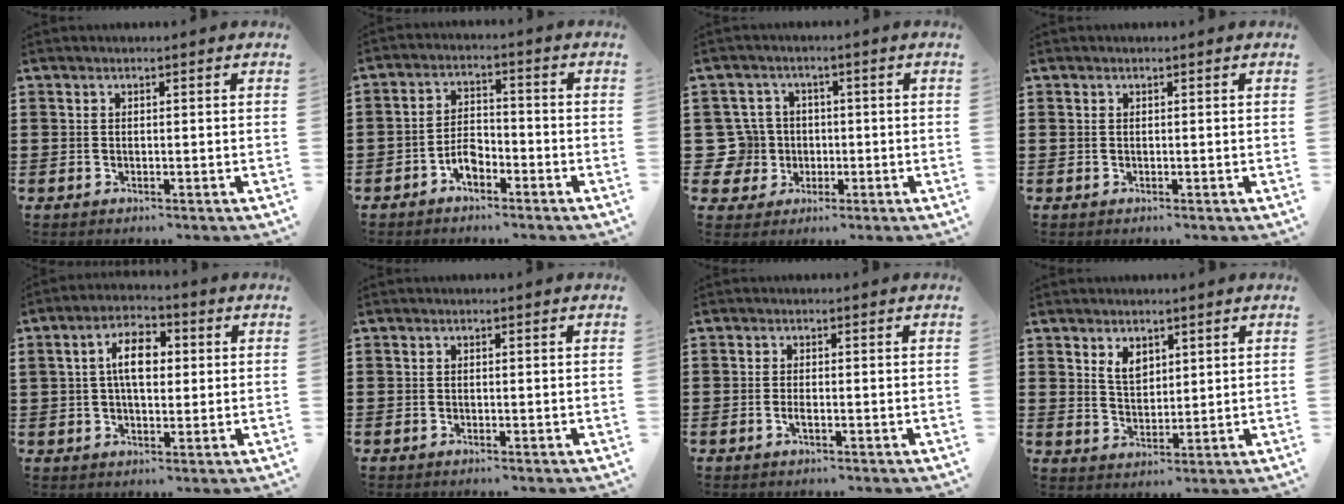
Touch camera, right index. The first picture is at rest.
{"total": 4.1, "force": [-2.5, 2.2, 2.5], "torque": [-0.052, 0.006, -0.049]}
{"total": 6.6, "force": [-0.3, 6.4, 1.7], "torque": [-0.078, 0.011, -0.006]}
{"total": 0.0}
{"total": 6.5, "force": [0.9, 3.4, 5.5], "torque": [-0.105, 0.013, 0.010]}
{"total": 0.0}
{"total": 1.3, "force": [-0.5, 0.3, 1.2], "torque": [-0.023, -0.003, -0.007]}
{"total": 3.8, "force": [2.3, 2.3, 1.9], "torque": [-0.045, 0.008, 0.042]}